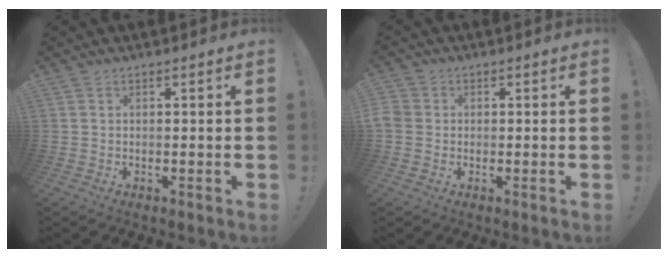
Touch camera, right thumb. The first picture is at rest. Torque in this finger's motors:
{"motor_torque": [-0.08, 0.77, 0.32, 0.48, 0.17]}